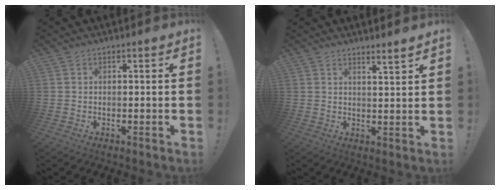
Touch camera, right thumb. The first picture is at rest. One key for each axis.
{"total": 3.5, "fx": 3.0, "fy": -0.5, "fz": 1.7, "tx": -0.014, "ty": -0.028, "tz": 0.048}